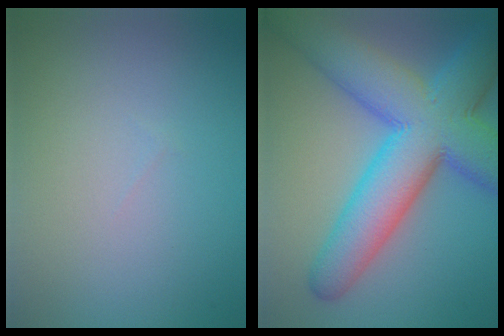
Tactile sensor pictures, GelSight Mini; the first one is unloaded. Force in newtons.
{"total": 12.1, "press": 12.1, "slide": 0.2}